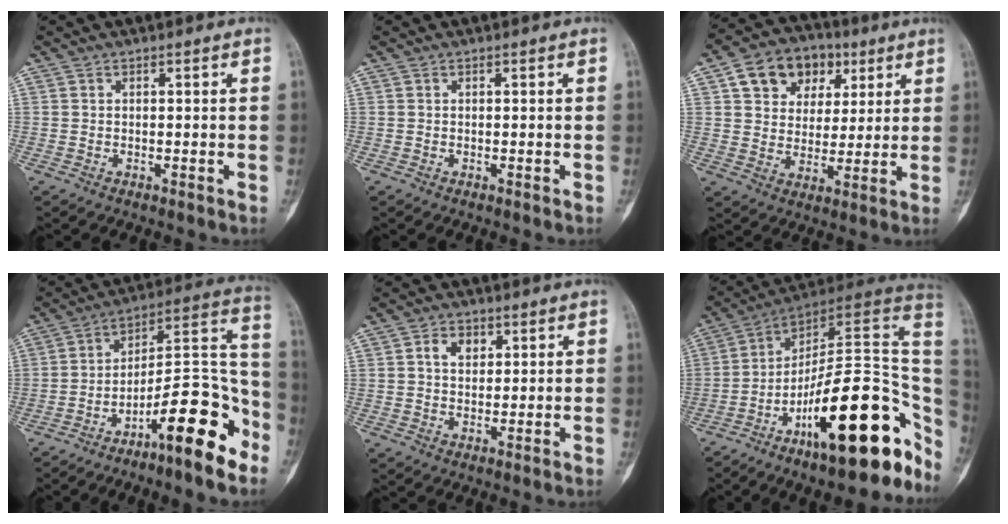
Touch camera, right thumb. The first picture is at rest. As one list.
[{"total": 0.0}, {"total": 13.2, "force": [5.6, 10.1, 6.5], "torque": [-0.063, -0.004, 0.092]}, {"total": 17.7, "force": [-10.3, 4.1, 13.8], "torque": [-0.197, 0.095, -0.167]}, {"total": 4.1, "force": [1.4, 3.0, 2.4], "torque": [-0.027, 0.000, 0.023]}, {"total": 27.4, "force": [-10.2, 9.3, 23.6], "torque": [-0.265, 0.078, -0.151]}]